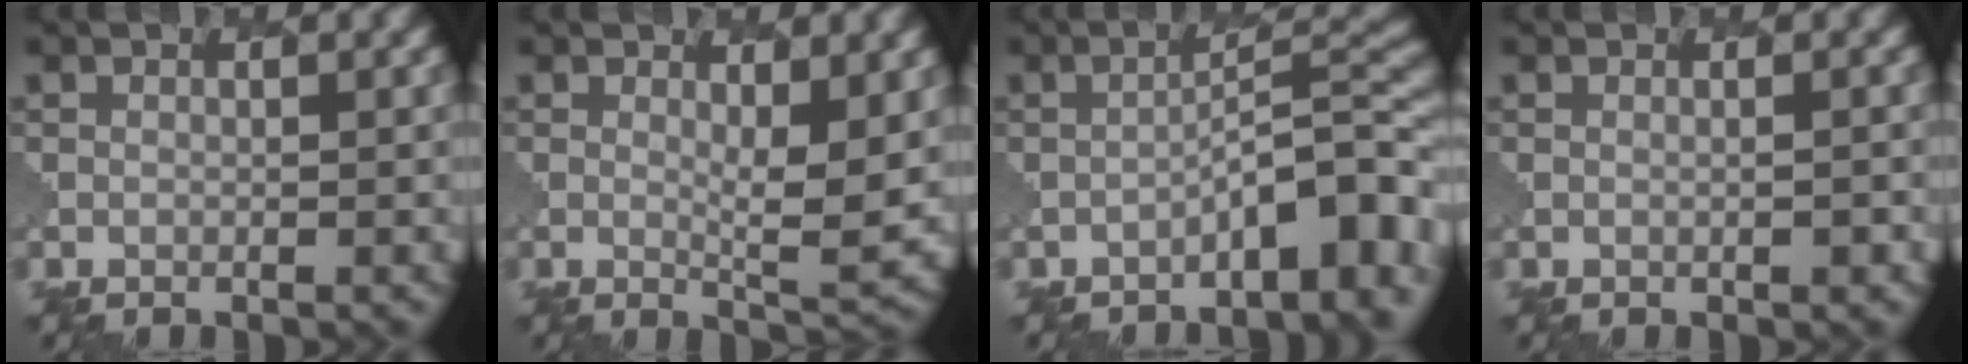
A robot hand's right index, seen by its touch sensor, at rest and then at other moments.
{"total": 3.6, "force": [1.1, 0.7, 3.4], "torque": [-0.055, -0.012, 0.019]}
{"total": 7.3, "force": [-3.7, 2.1, 5.9], "torque": [-0.073, 0.017, -0.056]}
{"total": 1.1, "force": [0.3, 0.4, 1.0], "torque": [-0.007, 0.003, 0.002]}